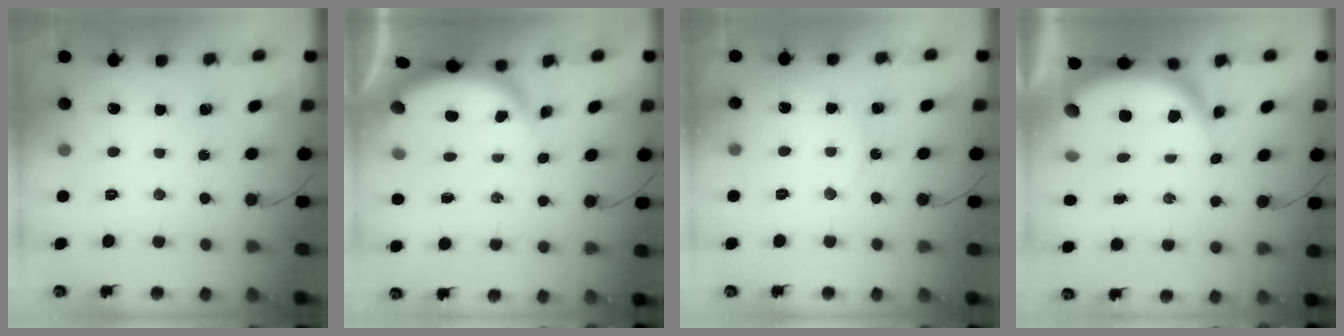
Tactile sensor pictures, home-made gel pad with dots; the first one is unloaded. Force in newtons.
{"total": 3.9, "press": 3.9, "slide": 0.1}
{"total": 5.3, "press": 5.3, "slide": 0.7}
{"total": 7.3, "press": 7.2, "slide": 1.0}